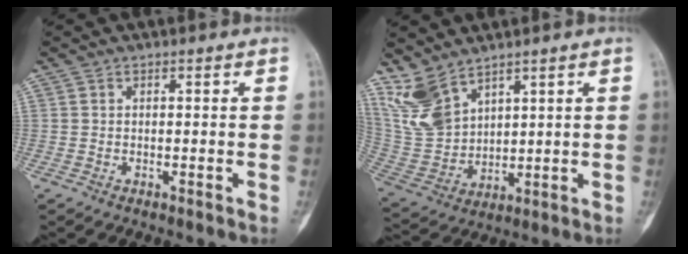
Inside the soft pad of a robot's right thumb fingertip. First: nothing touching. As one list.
[{"total": 10.7, "force": [7.7, 5.4, 5.1], "torque": [-0.098, -0.032, 0.188]}]